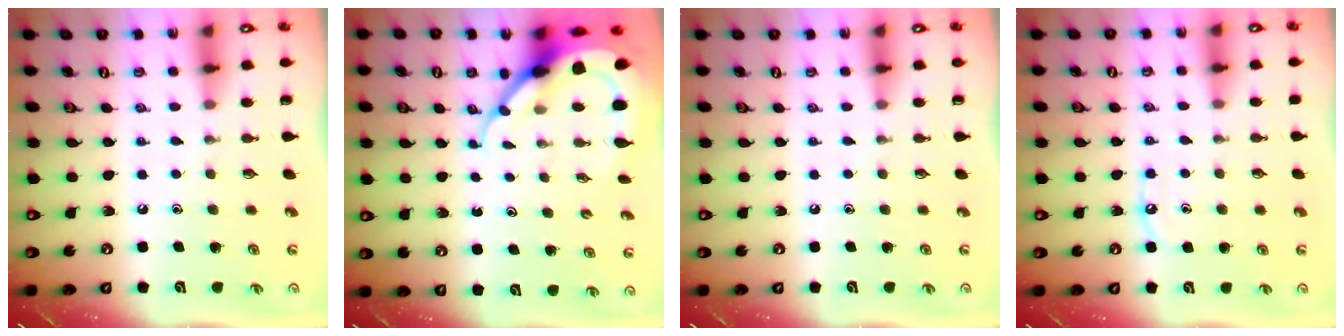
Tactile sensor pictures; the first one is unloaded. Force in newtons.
{"total": 8.9, "press": 8.8, "slide": 1.2}
{"total": 0.0}
{"total": 5.0, "press": 4.9, "slide": 0.6}